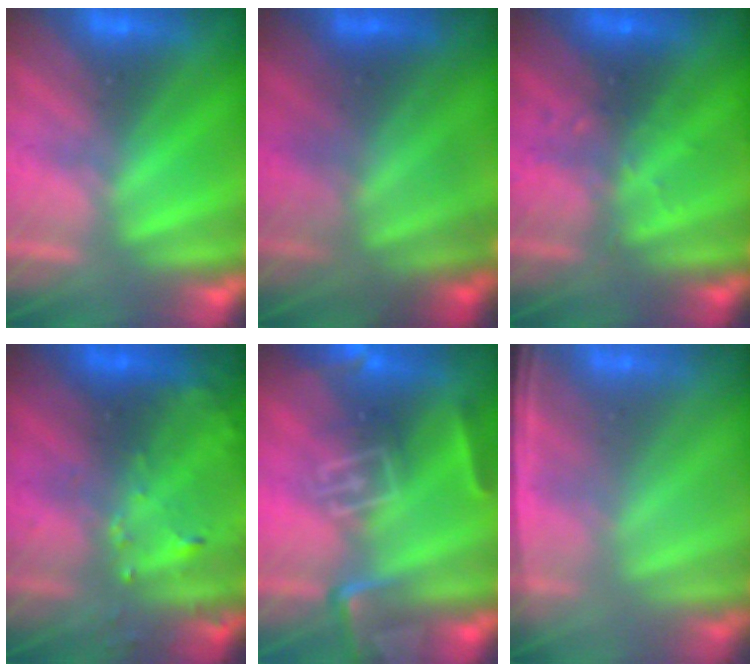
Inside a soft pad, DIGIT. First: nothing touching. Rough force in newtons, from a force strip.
{"total": 4.5}
{"total": 2.8}
{"total": 7.3}
{"total": 8.0}
{"total": 1.3}